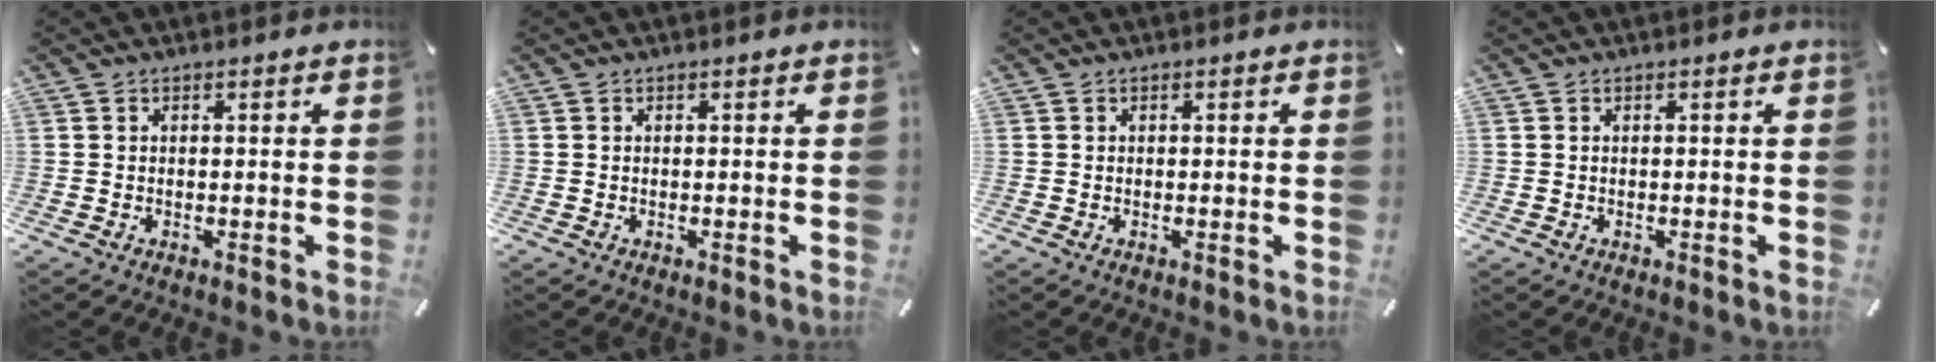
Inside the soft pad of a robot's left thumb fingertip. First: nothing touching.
{"total": 0.0}
{"total": 0.0}
{"total": 0.0}